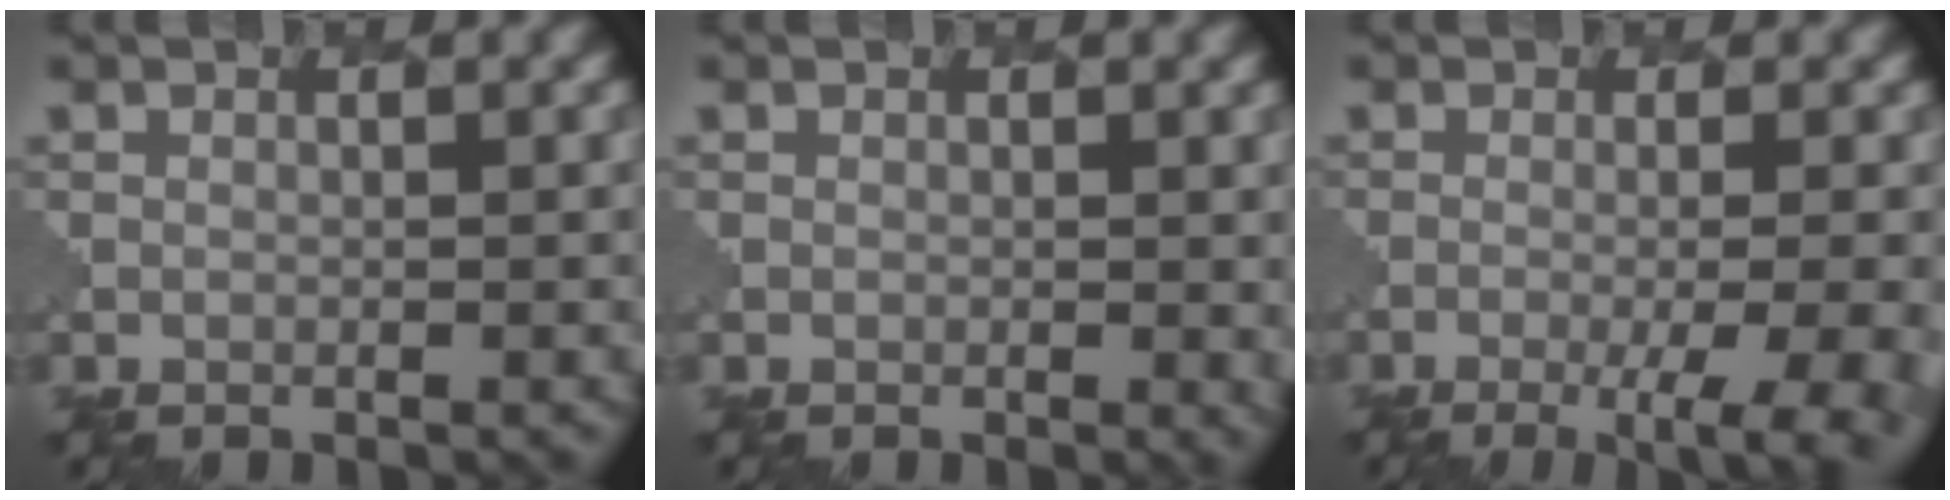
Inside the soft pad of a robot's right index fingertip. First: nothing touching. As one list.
[{"total": 1.5, "force": [0.3, 0.6, 1.3], "torque": [-0.020, -0.003, 0.007]}, {"total": 8.5, "force": [-3.3, 3.2, 7.2], "torque": [-0.062, 0.002, -0.035]}]